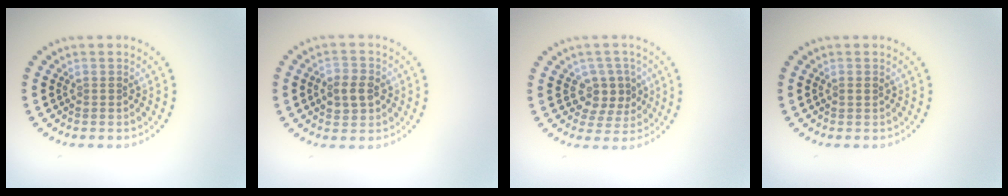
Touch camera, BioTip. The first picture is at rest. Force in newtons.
{"total": 2.8, "press": 2.8, "slide": 0.3}
{"total": 2.8, "press": 2.6, "slide": 1.2}
{"total": 0.8, "press": 0.8, "slide": 0.1}